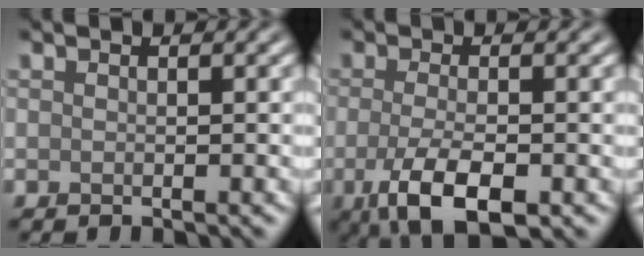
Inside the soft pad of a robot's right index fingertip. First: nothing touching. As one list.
[{"total": 5.6, "force": [-2.1, 2.1, 4.8], "torque": [-0.099, -0.012, -0.037]}]